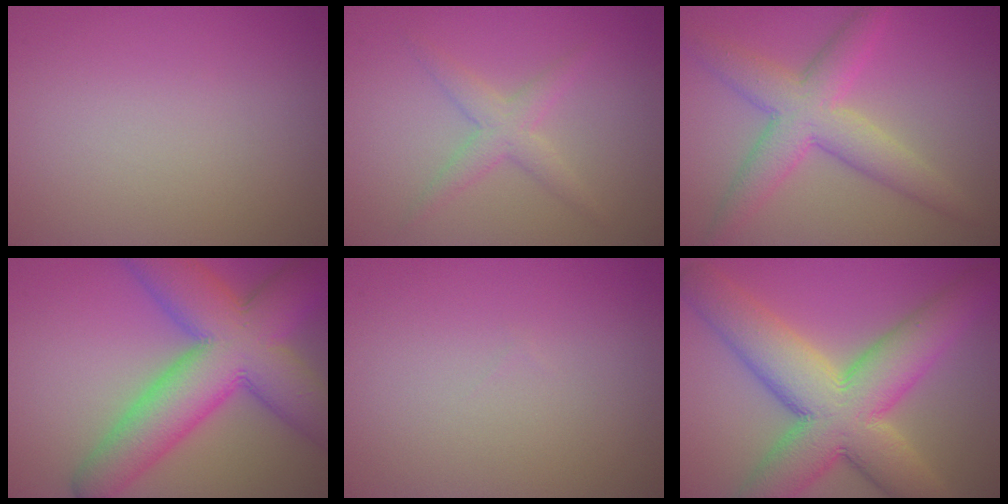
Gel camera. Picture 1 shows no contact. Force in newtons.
{"total": 2.3, "press": 2.3, "slide": 0.1}
{"total": 5.7, "press": 5.7, "slide": 0.2}
{"total": 12.1, "press": 12.1, "slide": 0.5}
{"total": 0.0}
{"total": 11.7, "press": 11.7, "slide": 0.6}